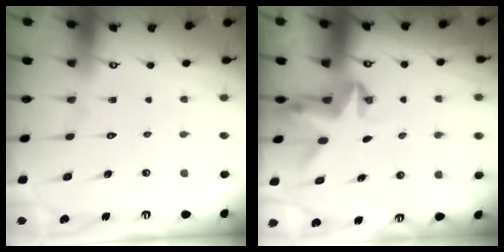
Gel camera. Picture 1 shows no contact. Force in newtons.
{"total": 3.6, "press": 3.6, "slide": 0.0}